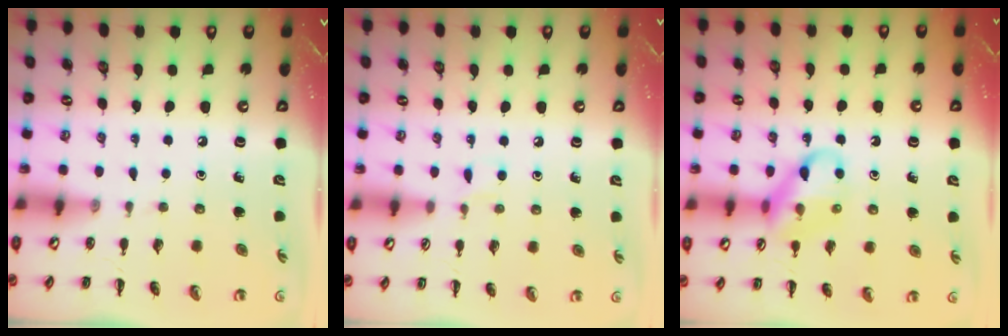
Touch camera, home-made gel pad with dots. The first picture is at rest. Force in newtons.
{"total": 4.0, "press": 3.8, "slide": 1.4}
{"total": 13.2, "press": 13.2, "slide": 1.4}